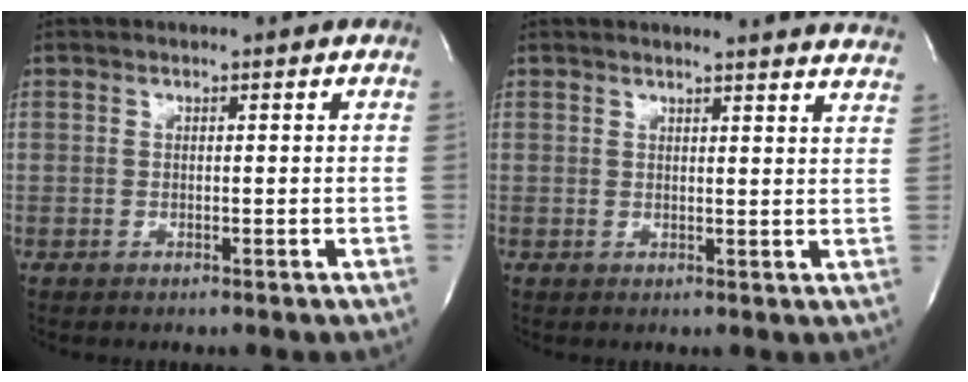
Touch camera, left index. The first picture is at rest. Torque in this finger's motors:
{"motor_torque": [0.22, -0.50, 0.08, 0.00]}